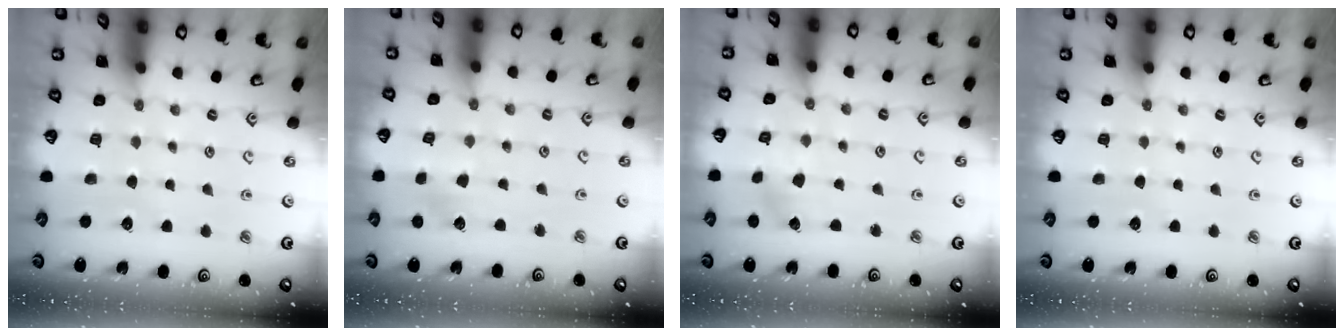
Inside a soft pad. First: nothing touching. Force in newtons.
{"total": 1.6, "press": 1.6, "slide": 0.2}
{"total": 2.7, "press": 2.6, "slide": 0.6}
{"total": 0.0}